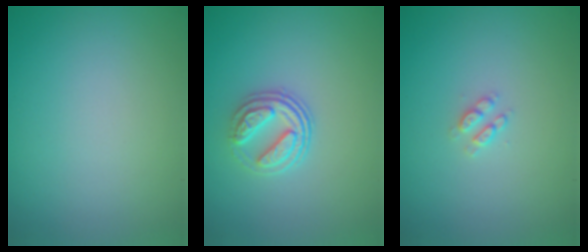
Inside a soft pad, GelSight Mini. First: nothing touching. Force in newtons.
{"total": 3.1, "press": 2.6, "slide": 1.8}
{"total": 1.2, "press": 1.1, "slide": 0.3}